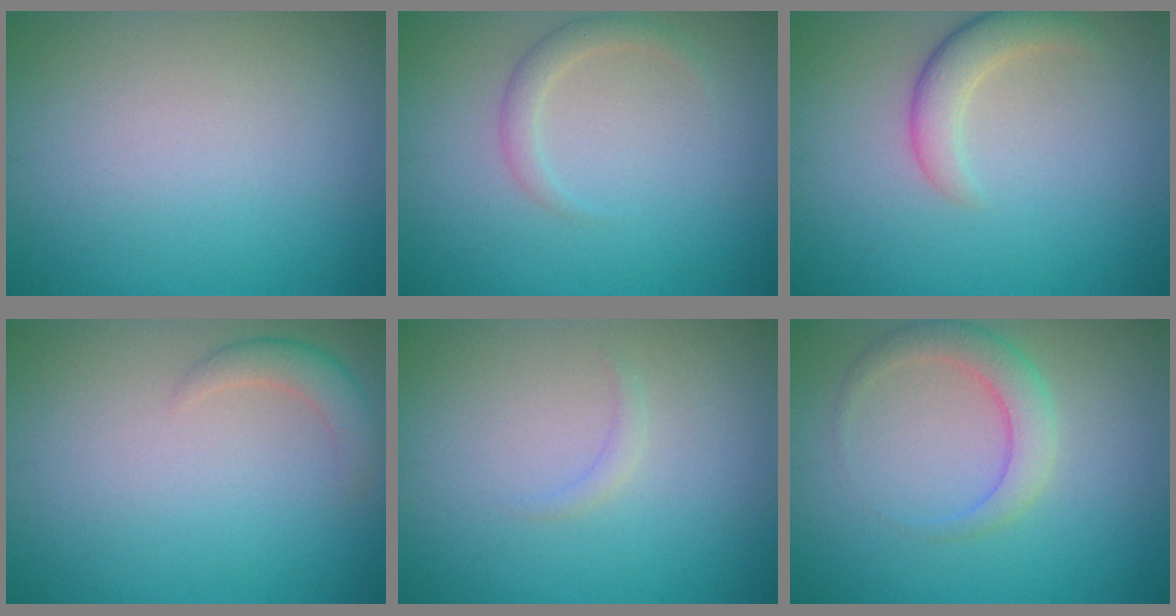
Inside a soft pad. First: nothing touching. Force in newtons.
{"total": 1.6, "press": 1.6, "slide": 0.1}
{"total": 2.8, "press": 2.7, "slide": 0.3}
{"total": 2.0, "press": 2.0, "slide": 0.2}
{"total": 0.7, "press": 0.7, "slide": 0.1}
{"total": 2.9, "press": 2.9, "slide": 0.1}